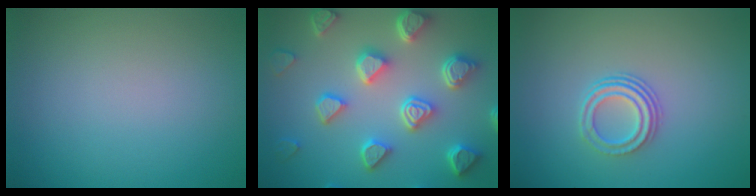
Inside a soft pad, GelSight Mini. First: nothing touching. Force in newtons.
{"total": 7.0, "press": 5.5, "slide": 4.3}
{"total": 2.9, "press": 2.2, "slide": 1.9}